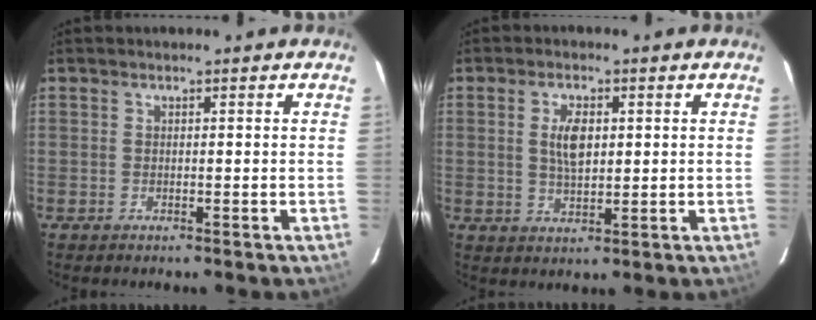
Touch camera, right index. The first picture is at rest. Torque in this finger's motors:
{"motor_torque": [0.18, 0.14, 0.16, 0.06]}